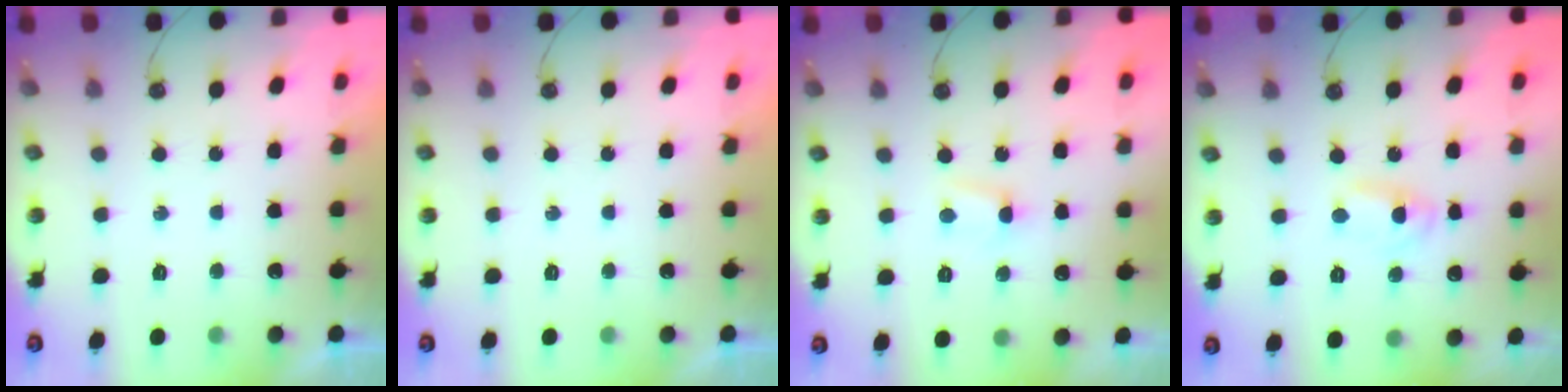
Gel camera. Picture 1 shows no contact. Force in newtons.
{"total": 0.0}
{"total": 2.8, "press": 2.8, "slide": 0.3}
{"total": 2.3, "press": 2.3, "slide": 0.2}